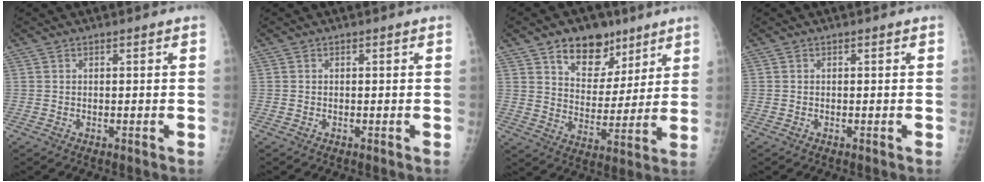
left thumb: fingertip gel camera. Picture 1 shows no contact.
{"total": 0.0}
{"total": 12.9, "force": [8.1, 8.2, 5.6], "torque": [-0.044, -0.041, 0.133]}
{"total": 0.0}